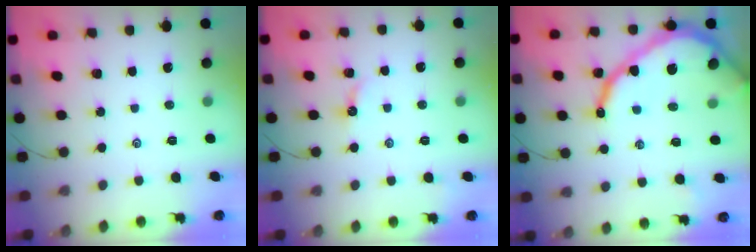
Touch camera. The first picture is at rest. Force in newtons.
{"total": 3.6, "press": 3.6, "slide": 0.3}
{"total": 17.2, "press": 17.1, "slide": 1.5}